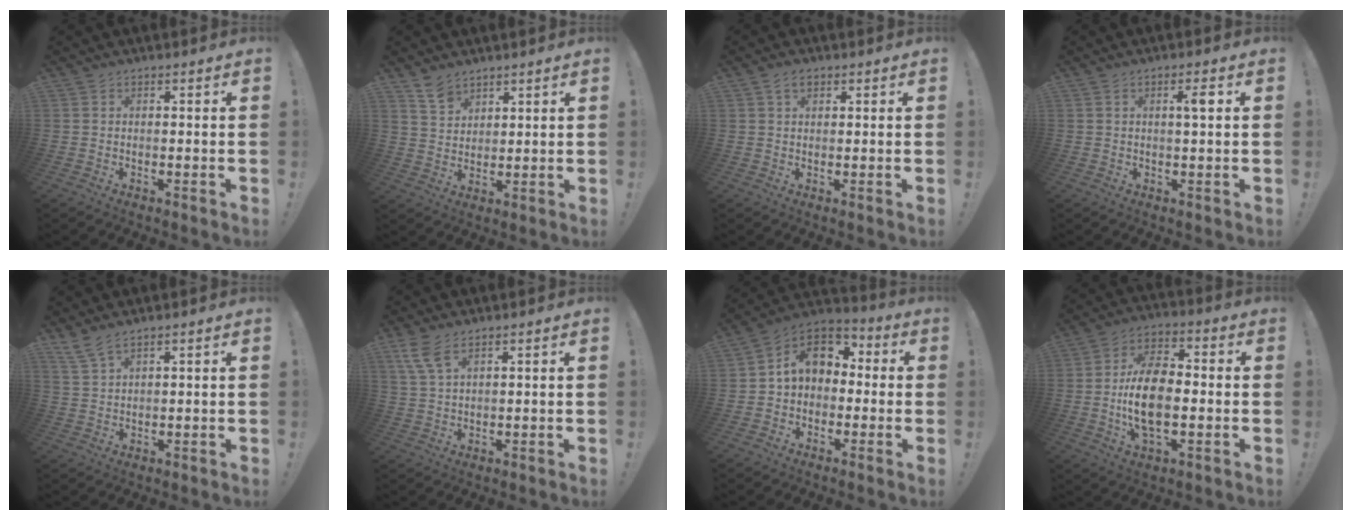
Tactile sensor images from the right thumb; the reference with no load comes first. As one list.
[{"total": 6.5, "force": [5.2, 3.6, 1.6], "torque": [-0.031, -0.034, 0.101]}, {"total": 2.5, "force": [1.4, 1.5, 1.5], "torque": [-0.031, 0.003, 0.026]}, {"total": 3.3, "force": [0.7, 0.3, 3.2], "torque": [-0.047, -0.003, 0.004]}, {"total": 4.3, "force": [3.4, 0.4, 2.5], "torque": [-0.063, -0.013, 0.065]}, {"total": 6.3, "force": [3.9, 2.1, 4.5], "torque": [-0.100, -0.009, 0.077]}, {"total": 10.3, "force": [1.7, 8.3, 5.9], "torque": [-0.083, 0.009, 0.039]}, {"total": 14.3, "force": [-1.8, 8.1, 11.7], "torque": [-0.211, 0.005, -0.034]}]